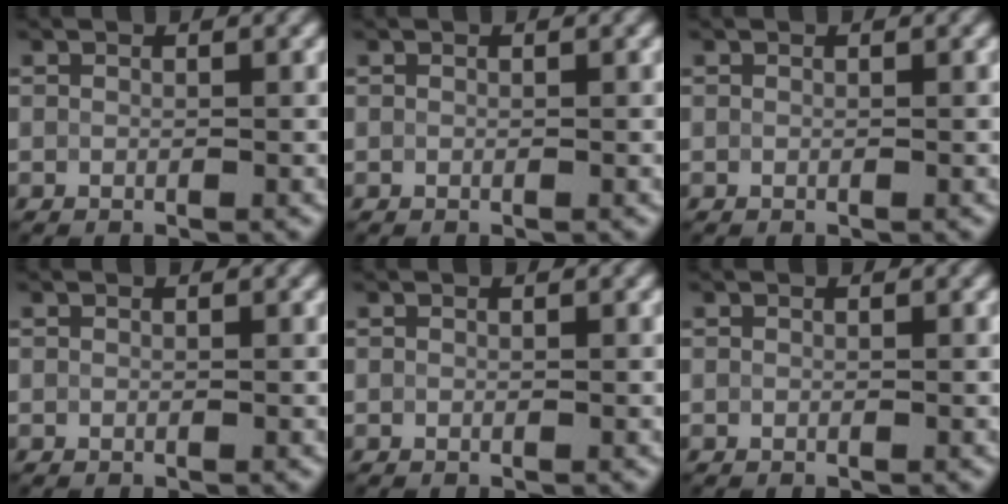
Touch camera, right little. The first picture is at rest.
{"total": 0.0}
{"total": 0.0}
{"total": 0.0}
{"total": 0.0}
{"total": 0.0}